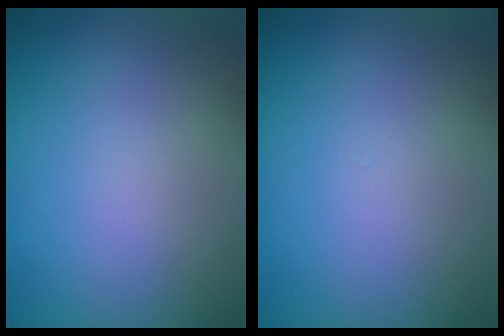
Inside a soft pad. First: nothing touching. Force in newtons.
{"total": 0.0}